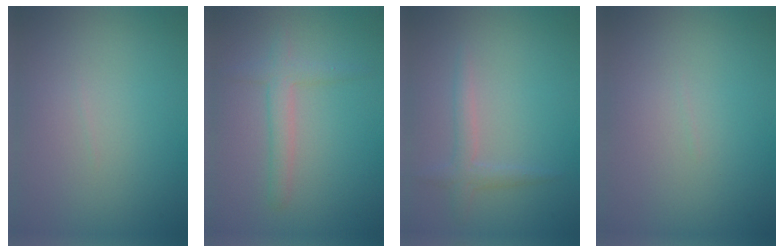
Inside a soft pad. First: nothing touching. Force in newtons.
{"total": 2.4, "press": 2.4, "slide": 0.0}
{"total": 1.7, "press": 1.7, "slide": 0.1}
{"total": 0.0}